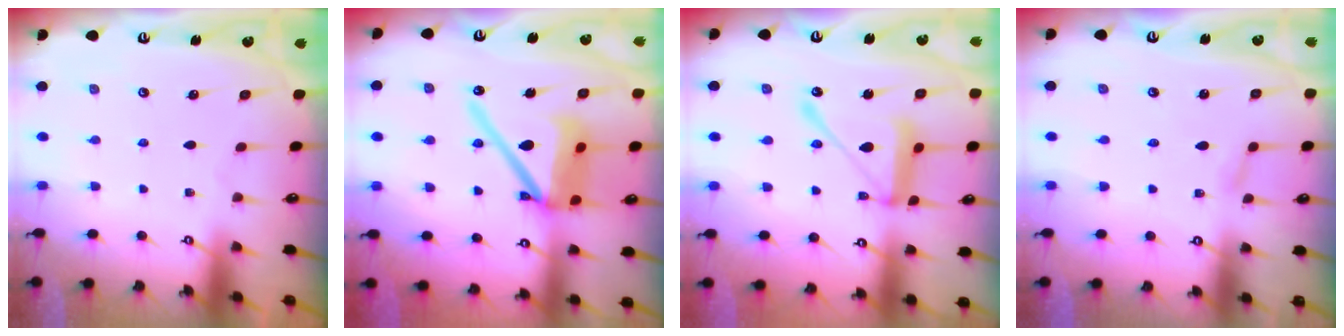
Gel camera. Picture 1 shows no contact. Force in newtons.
{"total": 16.3, "press": 16.2, "slide": 1.9}
{"total": 14.1, "press": 14.1, "slide": 1.0}
{"total": 2.1, "press": 2.0, "slide": 0.2}